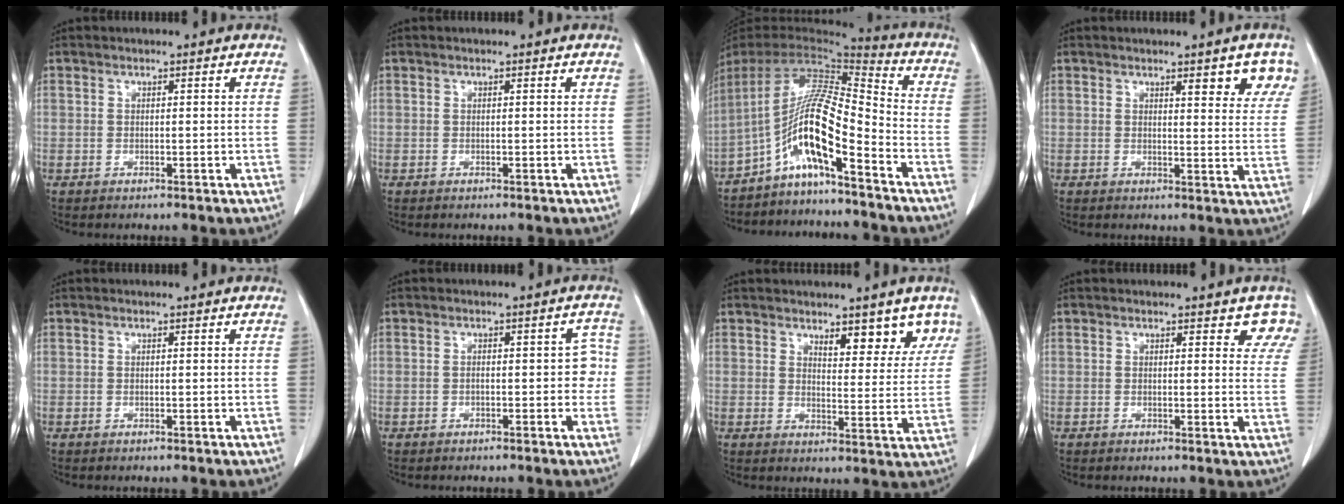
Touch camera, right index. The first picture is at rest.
{"total": 0.0}
{"total": 13.0, "force": [-6.8, 0.8, 11.0], "torque": [-0.201, 0.016, -0.126]}
{"total": 6.2, "force": [3.8, 1.5, 4.7], "torque": [-0.050, -0.006, 0.038]}
{"total": 0.0}
{"total": 3.2, "force": [-0.5, 1.7, 2.7], "torque": [-0.018, 0.014, -0.011]}
{"total": 7.1, "force": [5.4, 2.4, 3.9], "torque": [-0.030, -0.011, 0.066]}
{"total": 4.7, "force": [3.8, 2.2, 1.7], "torque": [0.006, -0.009, 0.022]}